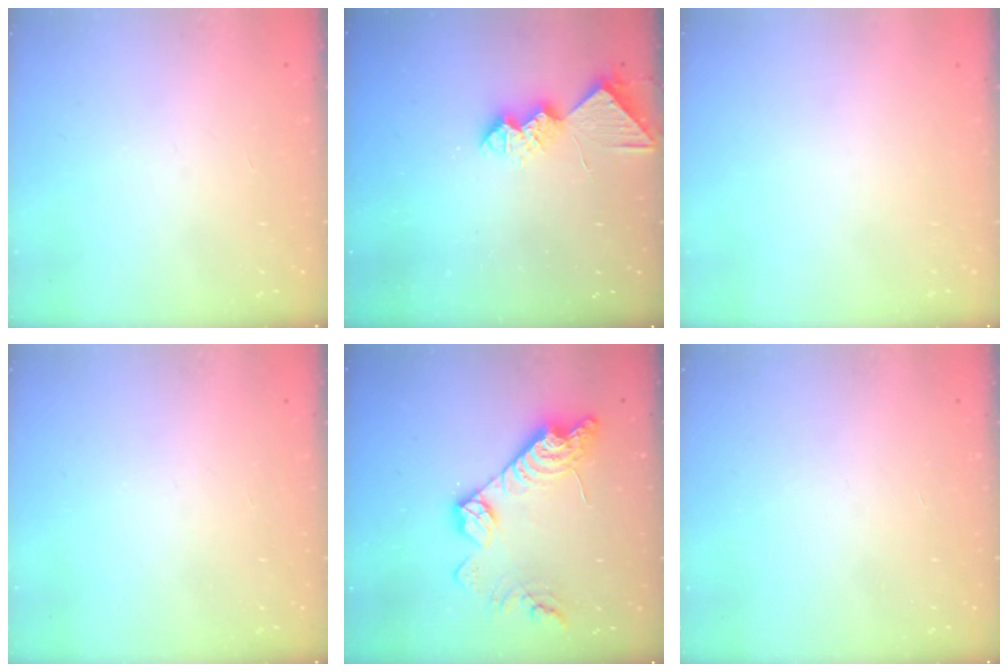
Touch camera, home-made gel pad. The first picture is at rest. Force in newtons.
{"total": 9.0, "press": 9.0, "slide": 0.7}
{"total": 0.0}
{"total": 0.0}
{"total": 15.8, "press": 15.8, "slide": 1.2}
{"total": 0.0}